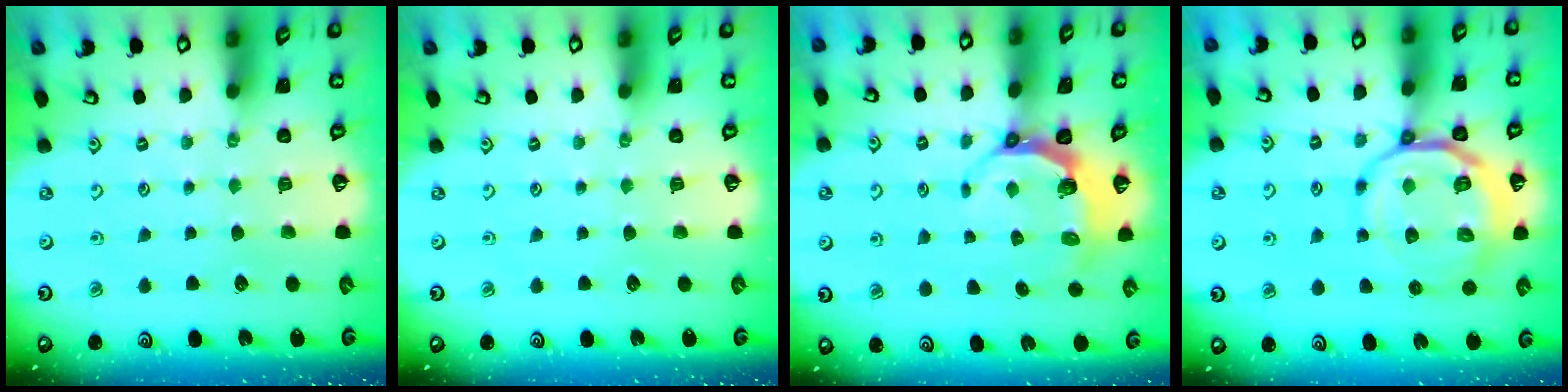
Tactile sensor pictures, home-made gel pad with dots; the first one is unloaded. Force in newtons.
{"total": 0.0}
{"total": 5.8, "press": 4.8, "slide": 3.3}
{"total": 12.6, "press": 12.4, "slide": 2.4}